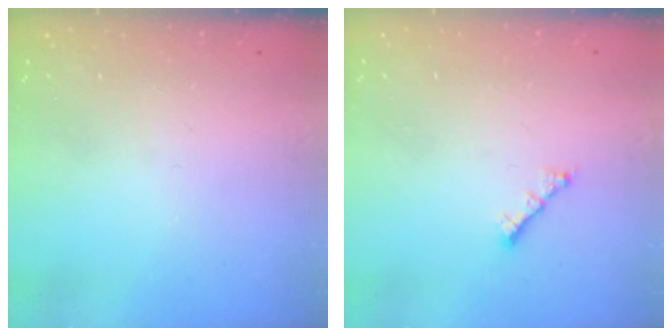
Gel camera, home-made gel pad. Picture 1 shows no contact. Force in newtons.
{"total": 1.5, "press": 1.4, "slide": 0.5}